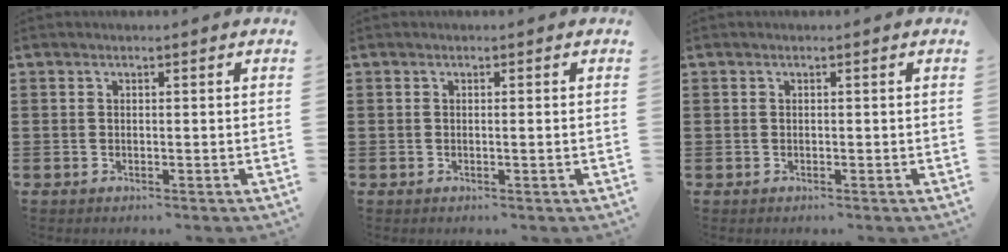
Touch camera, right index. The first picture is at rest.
{"total": 0.6, "force": [0.0, -0.2, 0.6], "torque": [-0.010, -0.003, -0.001]}
{"total": 0.0}